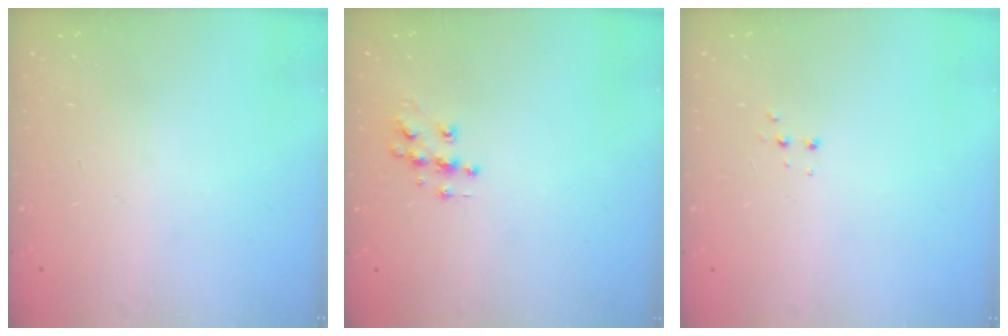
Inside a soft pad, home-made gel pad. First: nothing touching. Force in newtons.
{"total": 7.3, "press": 7.3, "slide": 0.2}
{"total": 2.7, "press": 2.7, "slide": 0.5}